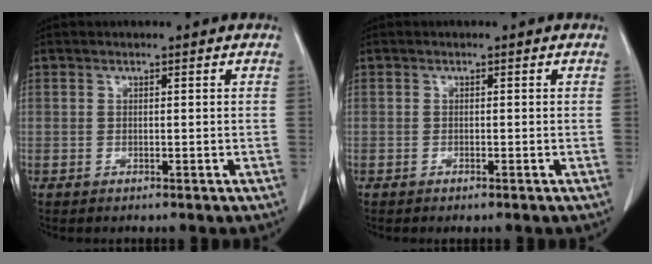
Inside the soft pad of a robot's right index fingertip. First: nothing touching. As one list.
[{"total": 0.5, "force": [-0.4, -0.1, 0.3], "torque": [-0.009, -0.002, -0.005]}]